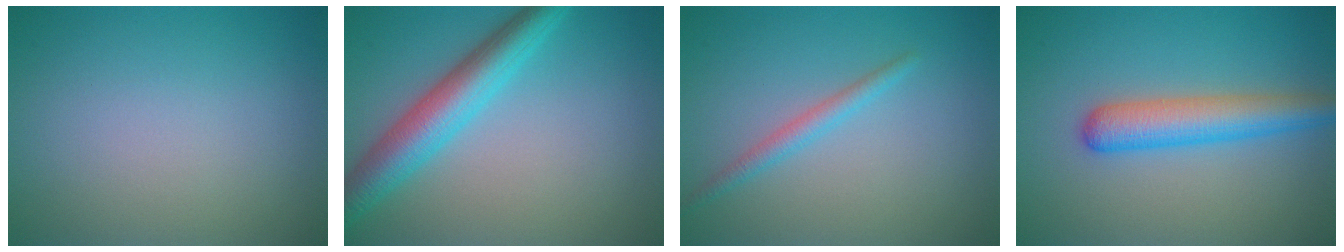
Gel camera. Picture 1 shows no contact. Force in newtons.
{"total": 5.6, "press": 5.6, "slide": 0.2}
{"total": 1.7, "press": 1.7, "slide": 0.1}
{"total": 4.6, "press": 4.6, "slide": 0.2}